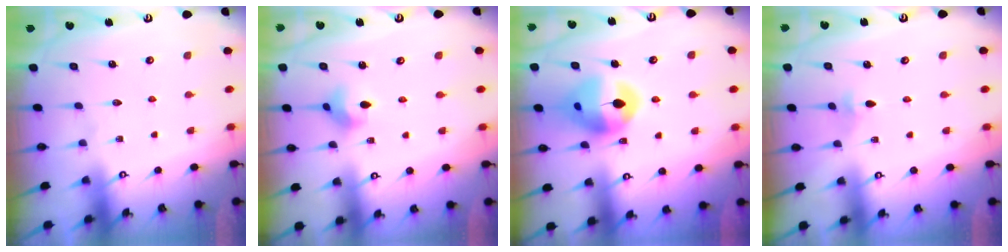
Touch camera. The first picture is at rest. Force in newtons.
{"total": 4.6, "press": 4.5, "slide": 0.7}
{"total": 15.3, "press": 15.2, "slide": 2.1}
{"total": 2.9, "press": 2.8, "slide": 0.8}